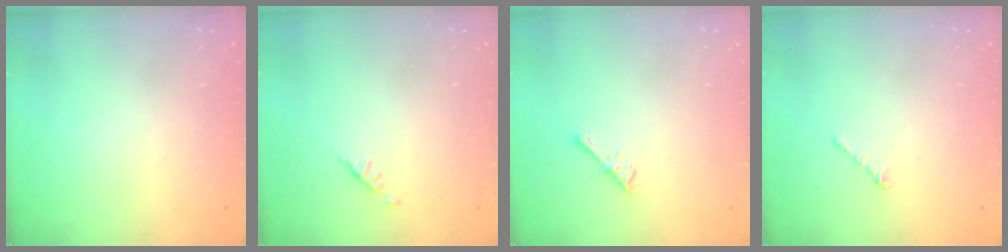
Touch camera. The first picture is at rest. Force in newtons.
{"total": 1.9, "press": 1.8, "slide": 0.5}
{"total": 2.9, "press": 2.9, "slide": 0.5}
{"total": 1.2, "press": 1.1, "slide": 0.5}